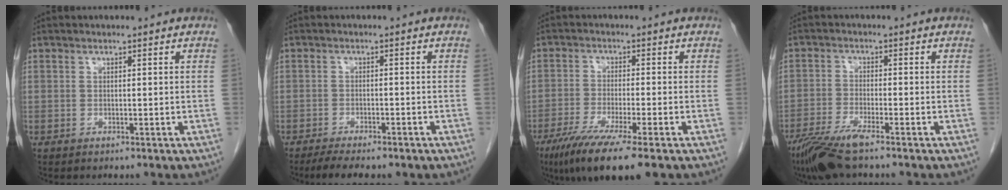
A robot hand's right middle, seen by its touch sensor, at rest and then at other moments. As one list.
[{"total": 5.9, "force": [-4.7, 1.3, 3.3], "torque": [-0.048, -0.010, -0.067]}, {"total": 10.4, "force": [-6.7, 0.2, 7.9], "torque": [-0.133, -0.027, -0.107]}, {"total": 7.2, "force": [-5.2, 0.4, 4.9], "torque": [-0.099, -0.020, -0.100]}]